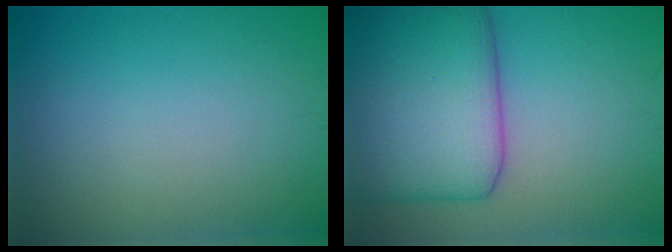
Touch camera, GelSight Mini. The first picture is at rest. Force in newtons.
{"total": 10.6, "press": 10.6, "slide": 0.3}